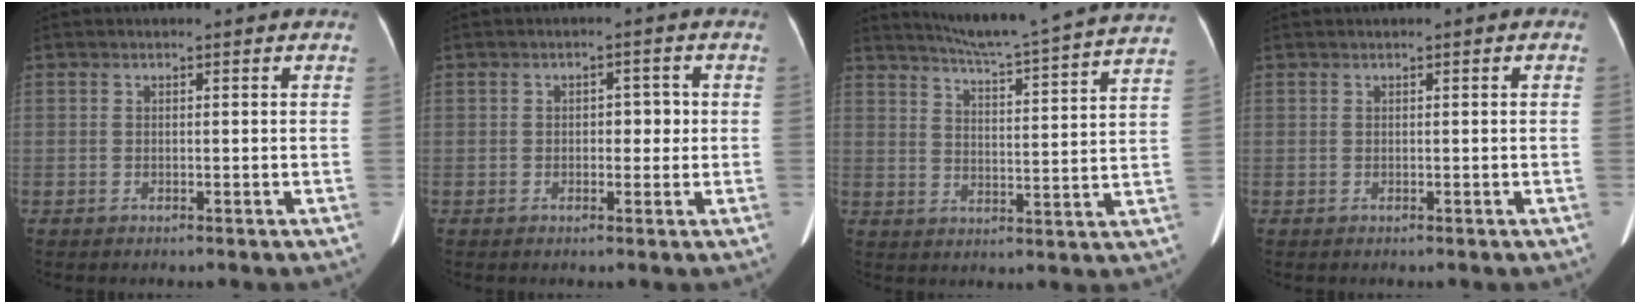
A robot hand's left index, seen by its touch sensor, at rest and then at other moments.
{"total": 2.8, "force": [0.0, 1.6, 2.3], "torque": [-0.027, 0.010, 0.001]}
{"total": 20.8, "force": [19.1, -1.4, 8.2], "torque": [-0.139, -0.045, 0.244]}
{"total": 0.5, "force": [0.2, 0.2, 0.5], "torque": [-0.008, 0.005, 0.002]}